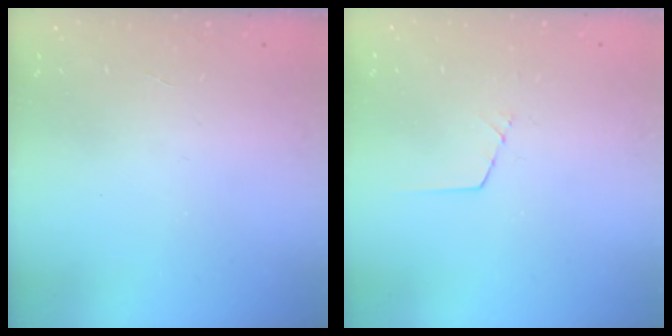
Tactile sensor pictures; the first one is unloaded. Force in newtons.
{"total": 1.6, "press": 1.6, "slide": 0.1}